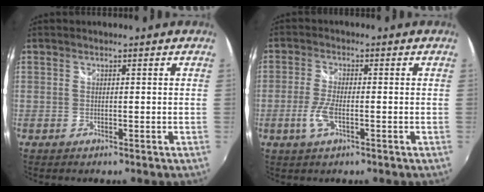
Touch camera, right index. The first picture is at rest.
{"total": 4.7, "force": [-1.7, 1.5, 4.1], "torque": [-0.094, -0.006, -0.034]}